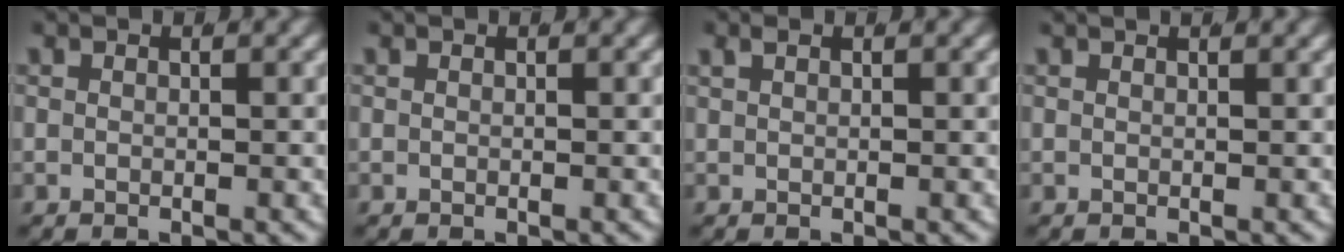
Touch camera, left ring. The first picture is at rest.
{"total": 0.0}
{"total": 0.6, "force": [0.4, -0.3, 0.3], "torque": [-0.005, -0.002, 0.013]}
{"total": 0.9, "force": [0.8, -0.3, 0.2], "torque": [0.003, 0.001, 0.012]}